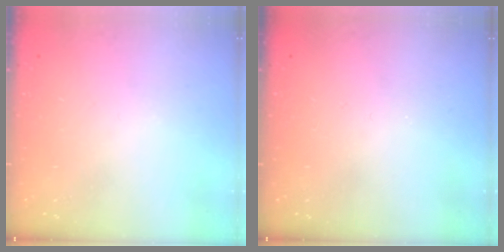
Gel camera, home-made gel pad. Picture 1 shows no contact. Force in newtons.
{"total": 0.0}